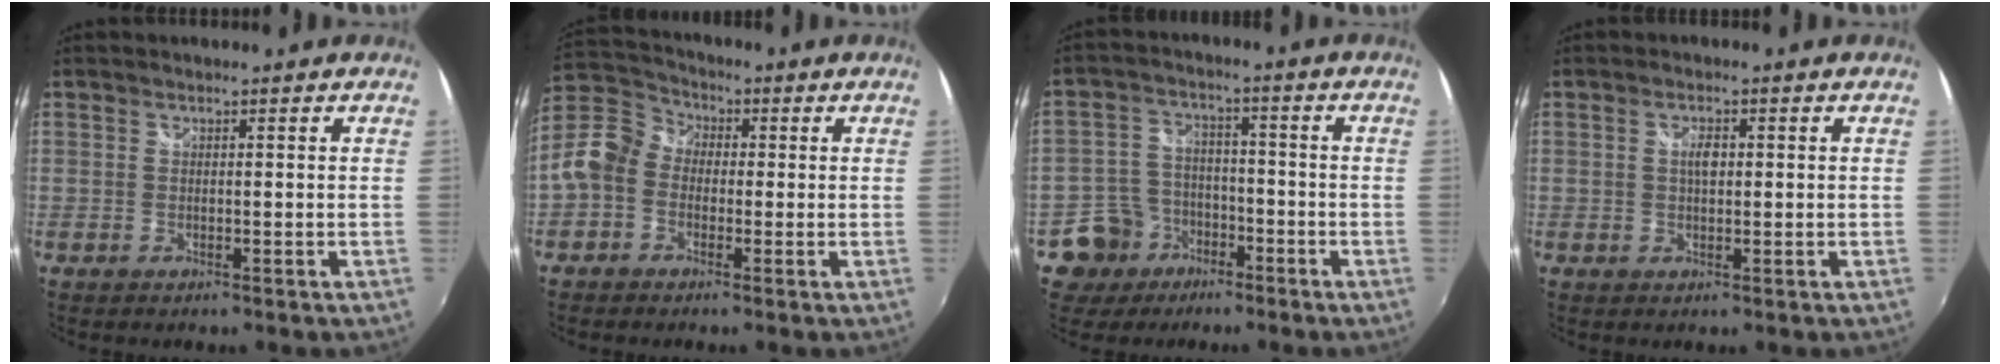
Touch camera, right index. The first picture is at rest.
{"total": 9.3, "force": [-2.7, 7.6, 4.6], "torque": [-0.111, 0.023, -0.068]}
{"total": 8.7, "force": [-5.0, 7.0, 1.2], "torque": [-0.049, 0.024, -0.077]}
{"total": 2.1, "force": [0.5, 0.8, 1.9], "torque": [-0.033, 0.003, 0.007]}